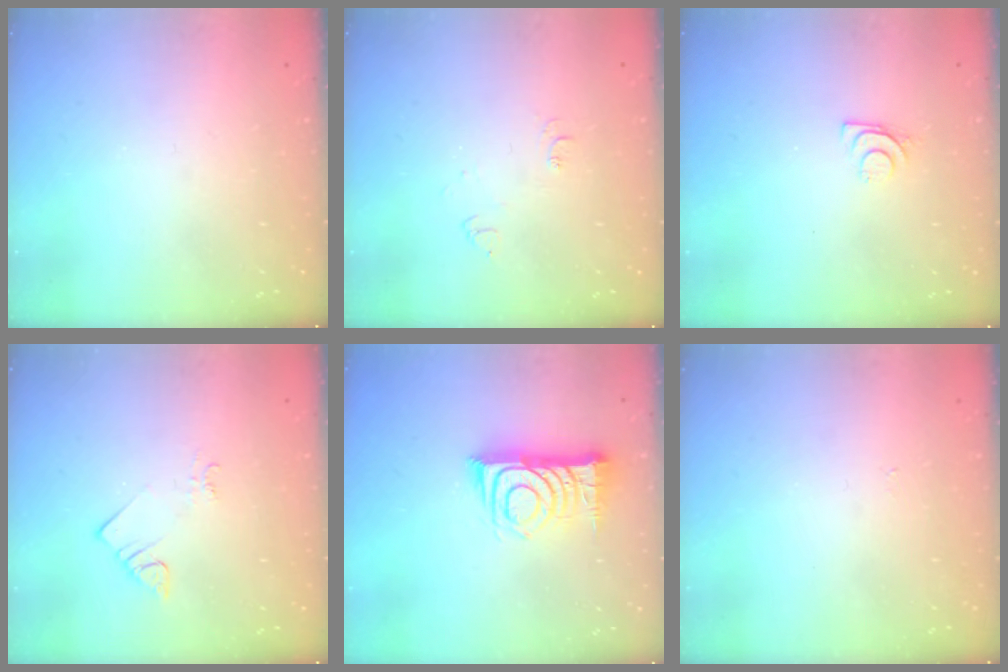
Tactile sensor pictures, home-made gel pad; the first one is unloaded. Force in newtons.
{"total": 5.1, "press": 5.0, "slide": 0.6}
{"total": 6.5, "press": 6.5, "slide": 0.7}
{"total": 2.1, "press": 2.0, "slide": 0.5}
{"total": 12.7, "press": 12.6, "slide": 0.9}
{"total": 3.1, "press": 3.1, "slide": 0.4}